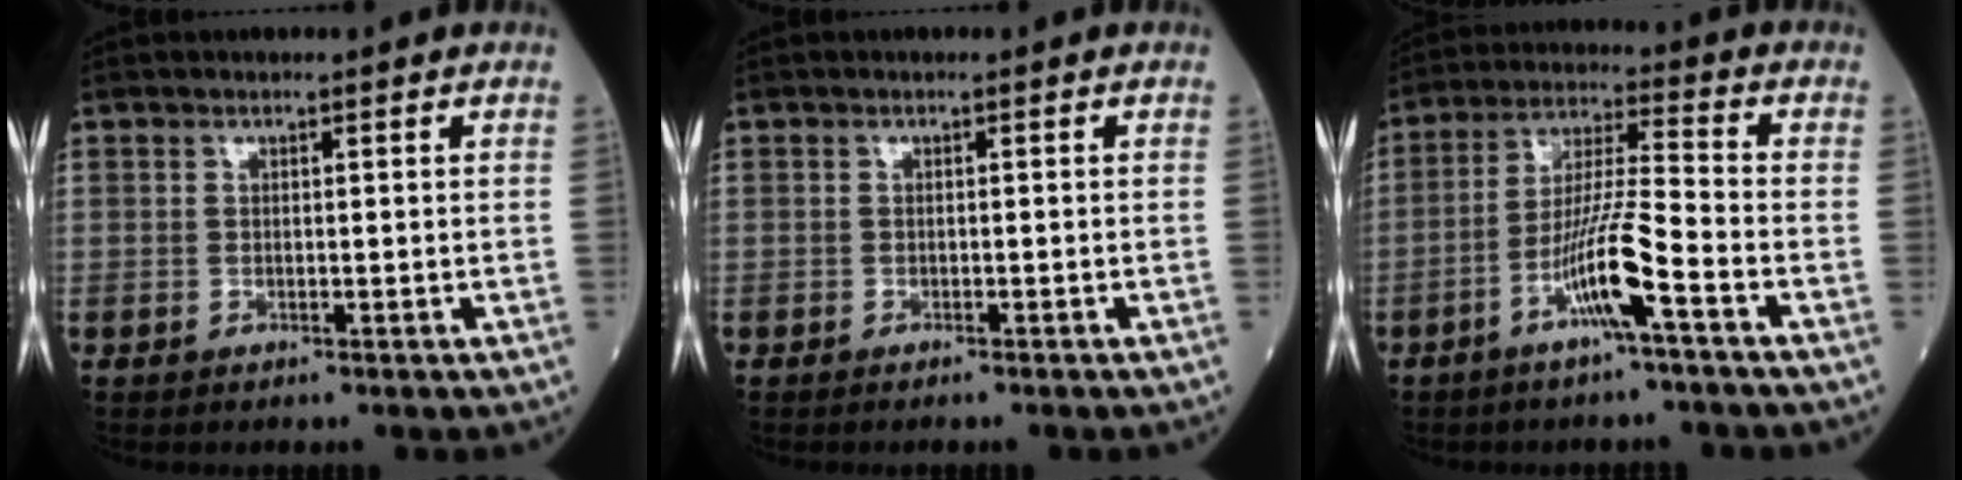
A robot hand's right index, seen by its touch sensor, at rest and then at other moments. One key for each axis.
{"total": 1.4, "fx": -1.3, "fy": 0.1, "fz": 0.7, "tx": -0.010, "ty": -0.002, "tz": -0.014}
{"total": 9.6, "fx": -4.6, "fy": -0.4, "fz": 8.4, "tx": -0.160, "ty": 0.003, "tz": -0.091}